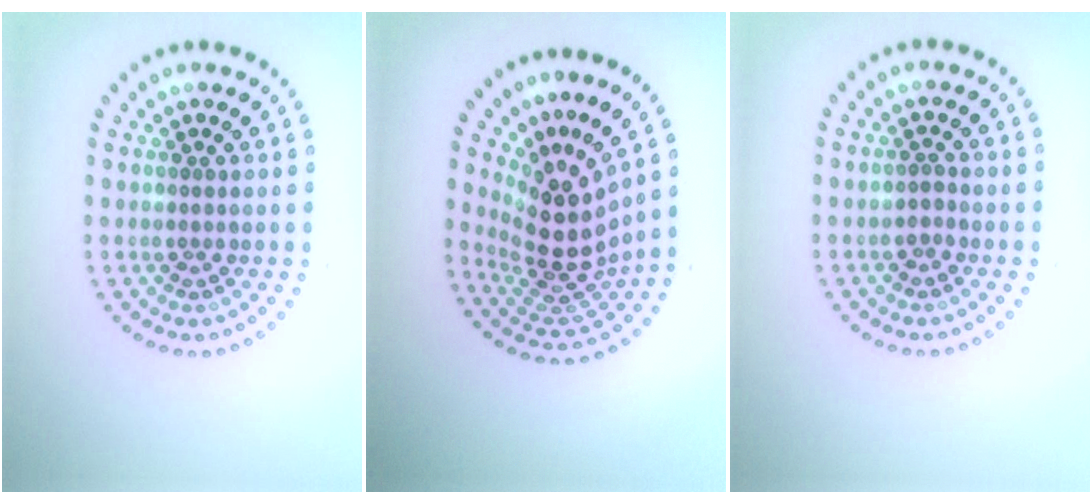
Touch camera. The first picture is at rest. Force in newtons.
{"total": 5.1, "press": 3.7, "slide": 3.5}
{"total": 0.5, "press": 0.5, "slide": 0.2}